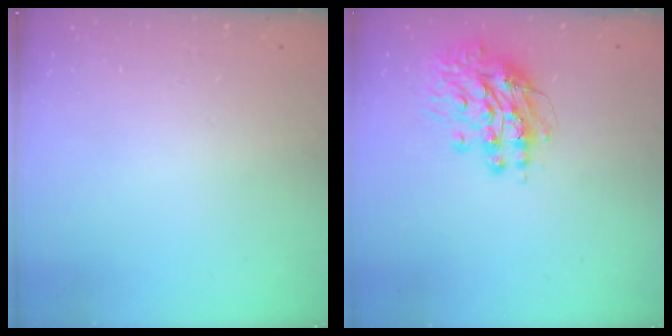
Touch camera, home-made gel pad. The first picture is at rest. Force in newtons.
{"total": 12.5, "press": 12.4, "slide": 1.2}